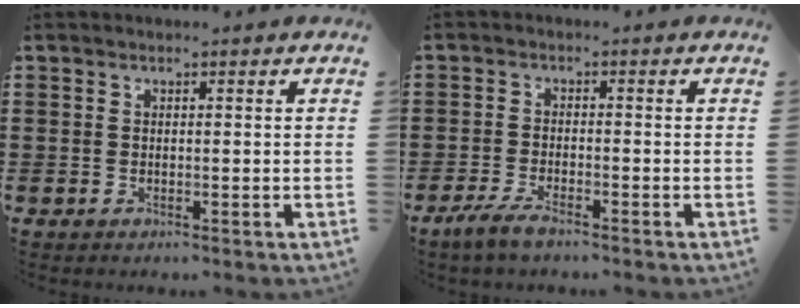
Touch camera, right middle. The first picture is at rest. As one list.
[{"total": 2.9, "force": [-2.1, 0.6, 2.0], "torque": [-0.047, 0.001, -0.043]}]